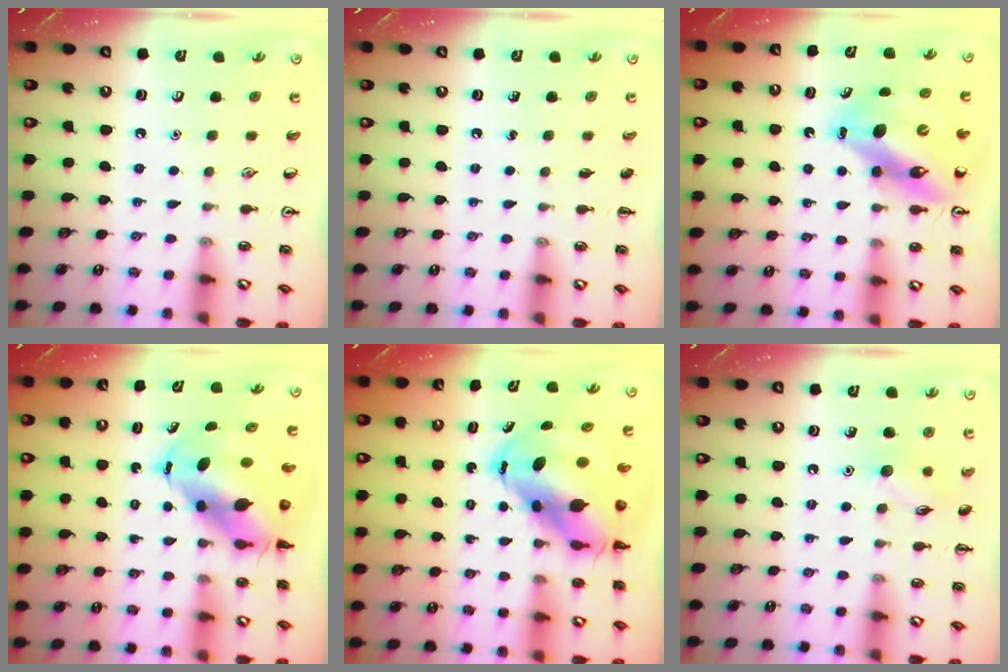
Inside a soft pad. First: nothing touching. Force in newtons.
{"total": 0.0}
{"total": 12.3, "press": 11.7, "slide": 3.6}
{"total": 8.9, "press": 8.5, "slide": 2.5}
{"total": 11.2, "press": 10.9, "slide": 2.8}
{"total": 7.1, "press": 7.0, "slide": 0.9}